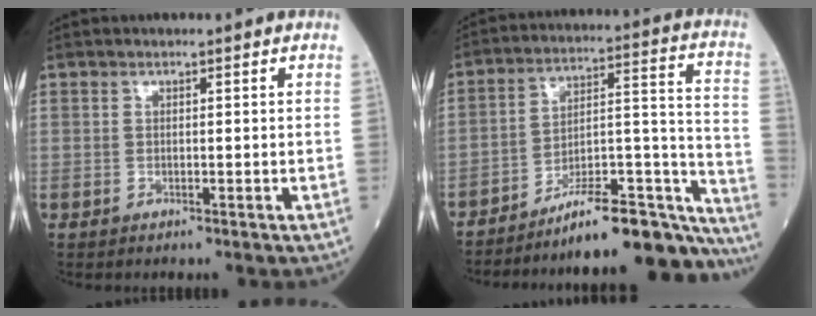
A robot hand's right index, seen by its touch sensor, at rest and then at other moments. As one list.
[{"total": 22.0, "force": [-19.9, 2.8, 9.1], "torque": [-0.064, 0.056, -0.288]}]